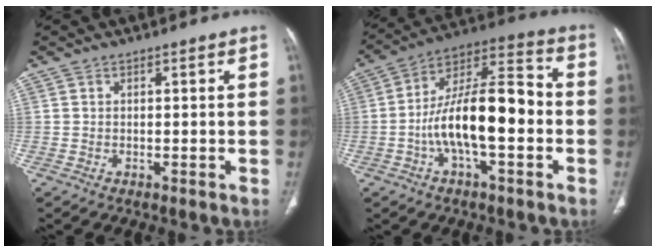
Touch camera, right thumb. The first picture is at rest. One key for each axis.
{"total": 17.7, "fx": -3.1, "fy": 6.9, "fz": 16.1, "tx": -0.268, "ty": 0.046, "tz": -0.060}